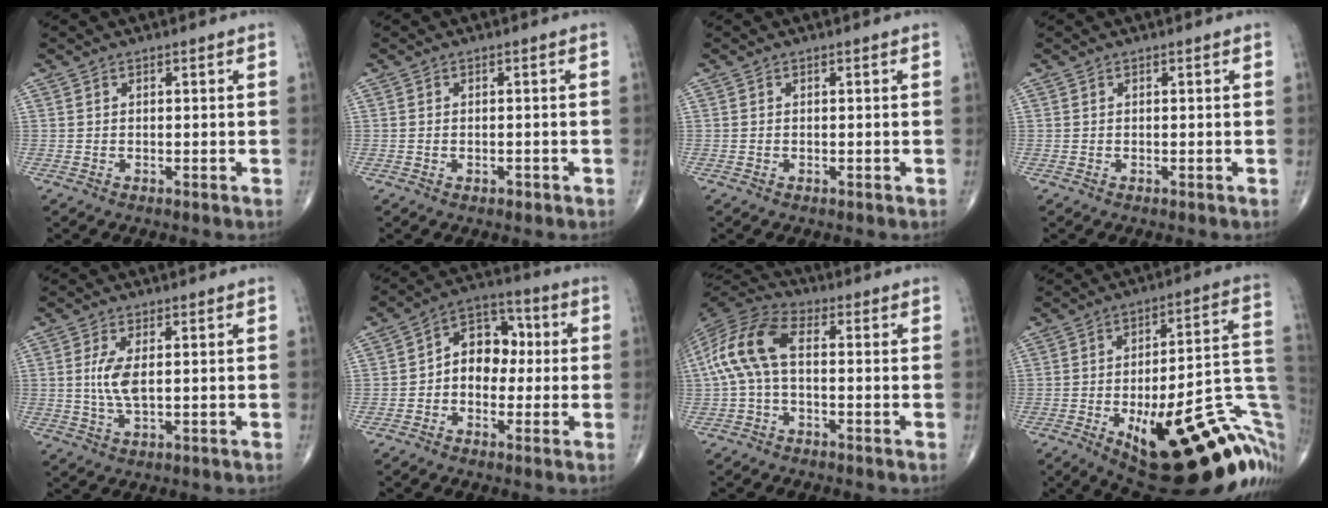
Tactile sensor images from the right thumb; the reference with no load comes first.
{"total": 1.2, "force": [-0.5, 0.8, 0.8], "torque": [-0.015, 0.008, -0.004]}
{"total": 0.0}
{"total": 0.0}
{"total": 5.2, "force": [0.5, 2.0, 4.8], "torque": [-0.108, -0.008, 0.012]}
{"total": 8.8, "force": [-0.5, 6.7, 5.7], "torque": [-0.049, 0.036, -0.023]}
{"total": 11.5, "force": [0.0, 5.9, 9.9], "torque": [-0.214, 0.034, -0.010]}
{"total": 32.5, "force": [-10.2, 11.5, 28.6], "torque": [-0.293, 0.037, -0.124]}